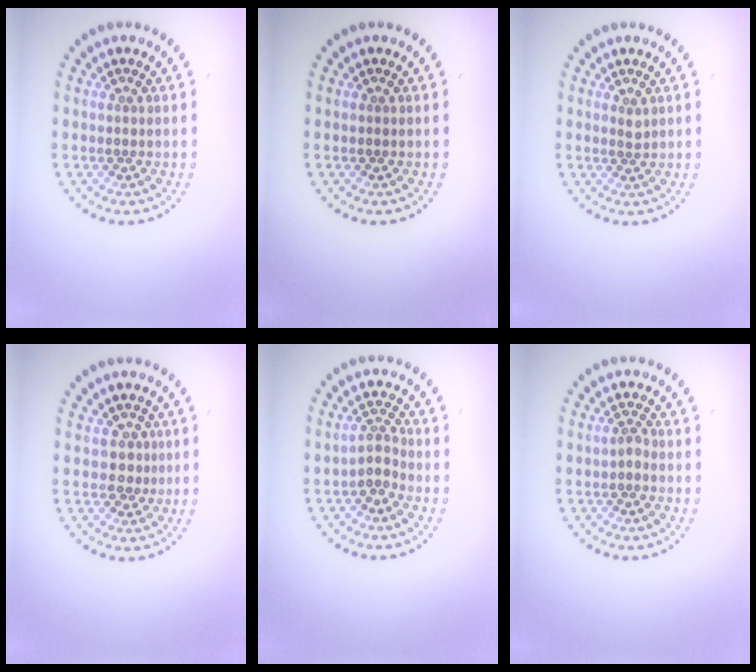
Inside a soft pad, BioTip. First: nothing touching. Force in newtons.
{"total": 0.0}
{"total": 0.6, "press": 0.5, "slide": 0.3}
{"total": 1.7, "press": 1.4, "slide": 1.1}
{"total": 2.0, "press": 1.5, "slide": 1.3}
{"total": 0.9, "press": 0.7, "slide": 0.6}